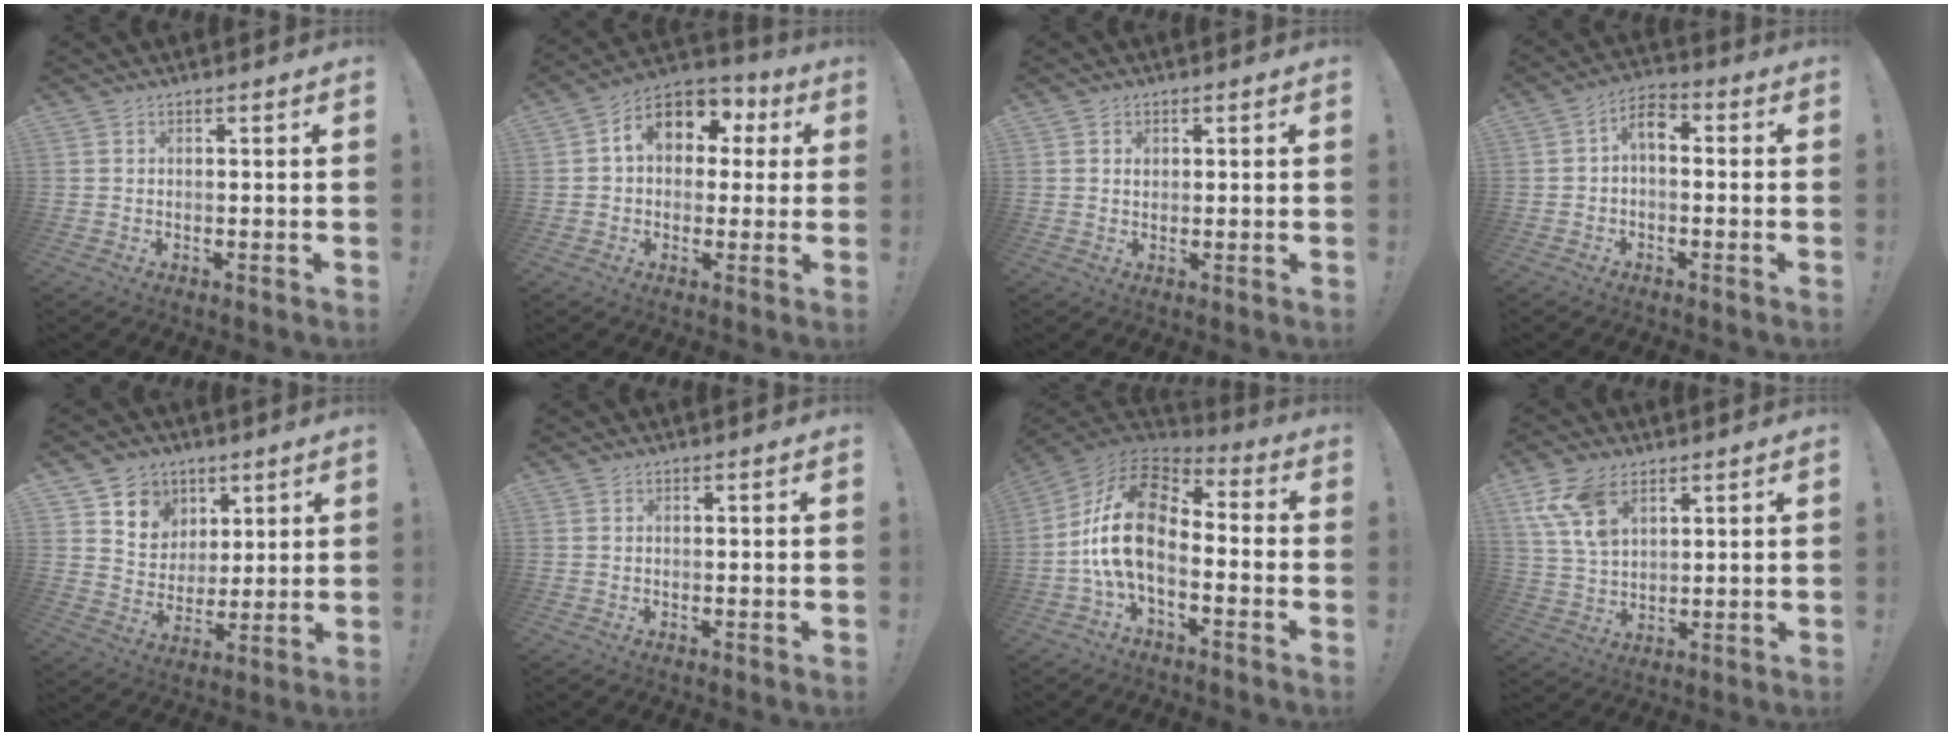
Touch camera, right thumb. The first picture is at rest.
{"total": 11.7, "force": [3.4, 8.5, 7.2], "torque": [-0.108, 0.000, 0.066]}
{"total": 1.3, "force": [0.8, 1.0, 0.2], "torque": [0.010, -0.004, 0.011]}
{"total": 5.2, "force": [-0.3, 3.0, 4.2], "torque": [-0.079, 0.004, -0.007]}
{"total": 9.0, "force": [4.9, 7.5, 1.1], "torque": [-0.019, -0.038, 0.100]}
{"total": 0.0}
{"total": 17.4, "force": [-0.8, 10.0, 14.2], "torque": [-0.274, 0.008, -0.011]}
{"total": 11.3, "force": [6.2, 6.6, 6.8], "torque": [-0.127, -0.018, 0.122]}